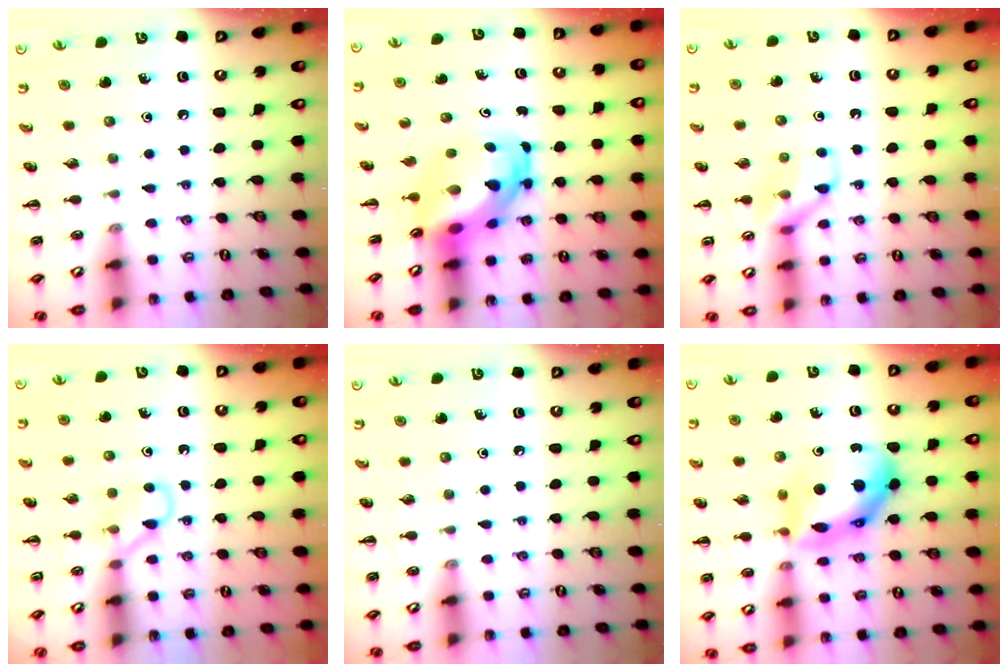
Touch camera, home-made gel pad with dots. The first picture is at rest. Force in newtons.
{"total": 6.3, "press": 6.2, "slide": 1.4}
{"total": 9.8, "press": 9.8, "slide": 0.8}
{"total": 4.0, "press": 3.8, "slide": 1.1}
{"total": 0.0}
{"total": 14.1, "press": 14.1, "slide": 0.8}